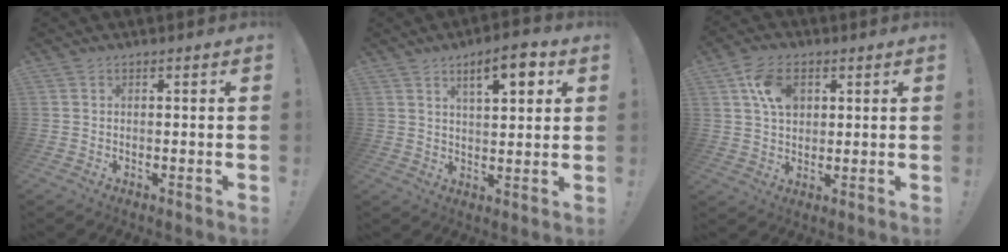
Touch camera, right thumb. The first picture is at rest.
{"total": 9.0, "force": [4.6, 2.6, 7.3], "torque": [-0.105, -0.020, 0.072]}
{"total": 9.5, "force": [3.3, 6.8, 5.8], "torque": [-0.096, 0.006, 0.065]}